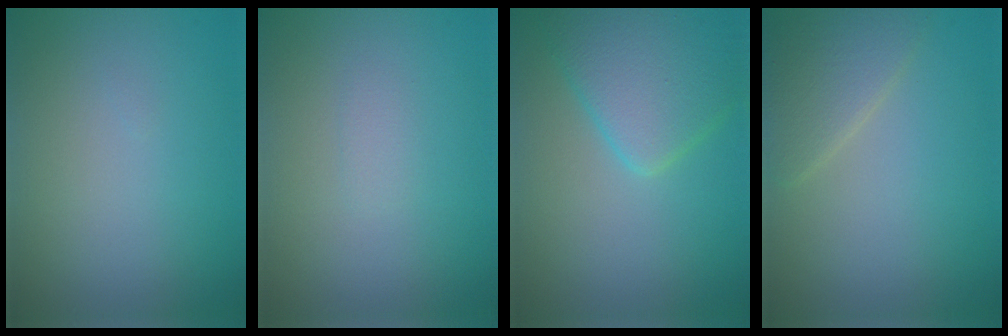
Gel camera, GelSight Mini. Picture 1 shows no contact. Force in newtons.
{"total": 0.7, "press": 0.6, "slide": 0.2}
{"total": 5.8, "press": 5.8, "slide": 0.2}
{"total": 2.8, "press": 2.8, "slide": 0.3}